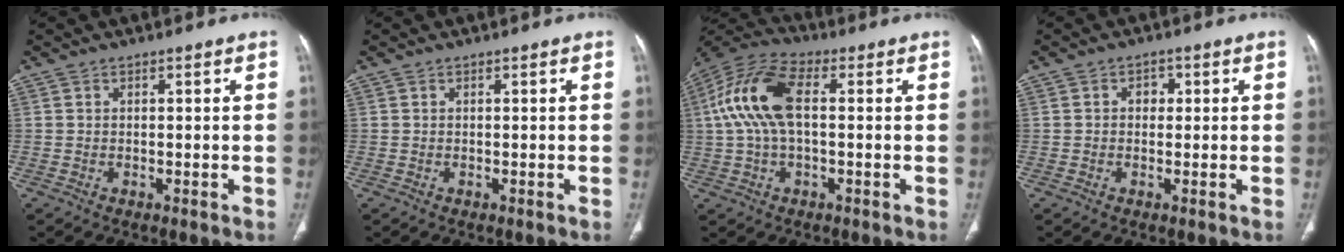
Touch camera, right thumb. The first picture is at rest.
{"total": 0.0}
{"total": 13.7, "force": [1.5, 6.9, 11.8], "torque": [-0.253, 0.035, 0.023]}
{"total": 2.1, "force": [0.3, 1.7, 1.2], "torque": [-0.005, 0.005, 0.000]}